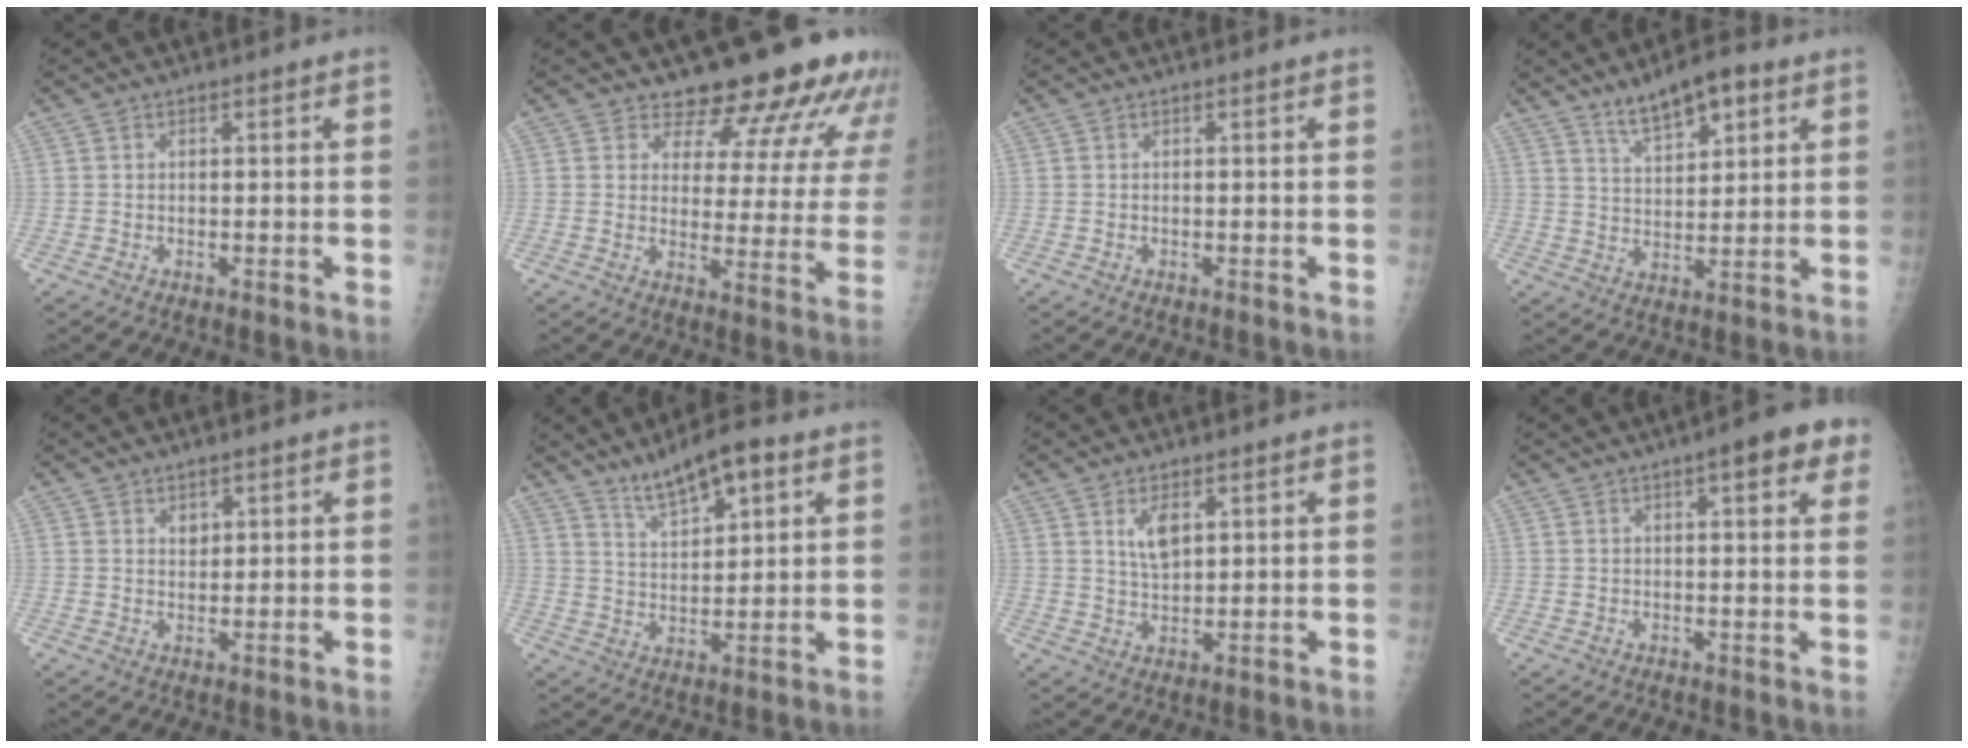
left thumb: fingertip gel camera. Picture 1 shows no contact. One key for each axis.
{"total": 16.6, "fx": 14.7, "fy": 5.8, "fz": 5.2, "tx": -0.016, "ty": -0.097, "tz": 0.170}
{"total": 0.0}
{"total": 8.9, "fx": 5.6, "fy": 3.4, "fz": 6.0, "tx": -0.082, "ty": -0.024, "tz": 0.095}
{"total": 1.9, "fx": 1.2, "fy": 1.3, "fz": 0.7, "tx": 0.000, "ty": -0.008, "tz": 0.019}
{"total": 9.2, "fx": 5.9, "fy": 3.0, "fz": 6.4, "tx": -0.094, "ty": -0.026, "tz": 0.103}
{"total": 4.8, "fx": 2.2, "fy": 2.5, "fz": 3.5, "tx": -0.055, "ty": -0.015, "tz": 0.045}
{"total": 8.4, "fx": 4.1, "fy": 2.4, "fz": 6.9, "tx": -0.067, "ty": -0.004, "tz": 0.043}